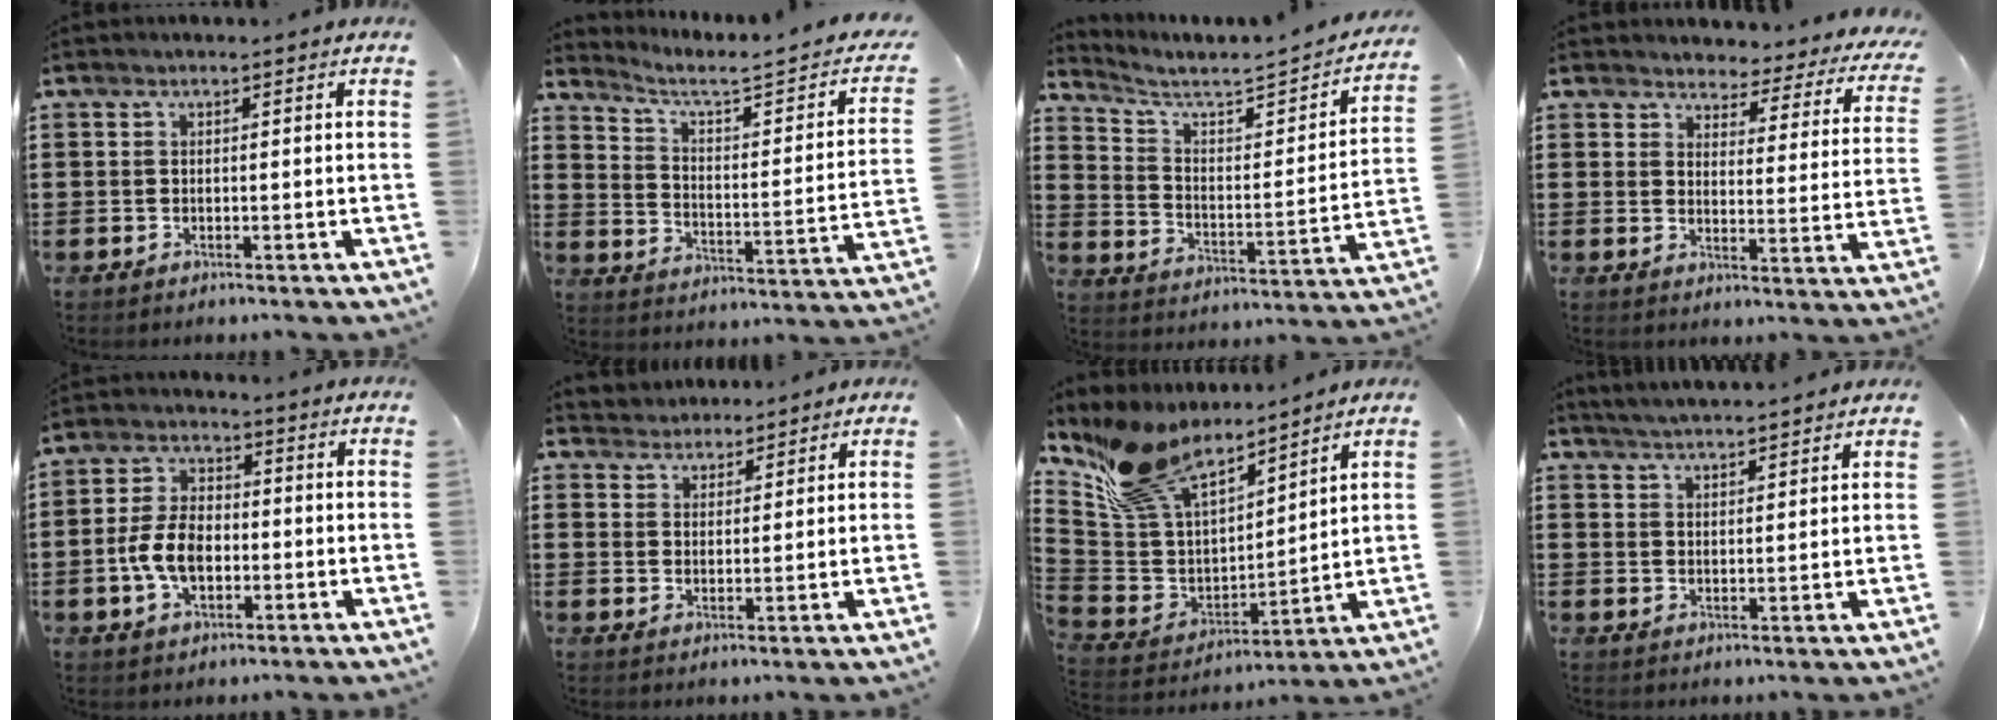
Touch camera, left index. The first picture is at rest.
{"total": 3.6, "force": [2.4, 0.5, 2.7], "torque": [-0.070, -0.026, 0.027]}
{"total": 3.6, "force": [2.9, 0.6, 2.1], "torque": [-0.063, -0.030, 0.035]}
{"total": 3.3, "force": [3.2, 0.8, 0.2], "torque": [-0.020, -0.030, 0.048]}
{"total": 7.4, "force": [-1.7, 4.4, 5.7], "torque": [-0.135, 0.003, -0.038]}
{"total": 3.2, "force": [2.8, 1.3, -0.7], "torque": [-0.001, -0.002, 0.053]}
{"total": 12.7, "force": [10.3, 4.9, 5.5], "torque": [-0.156, -0.051, 0.191]}
{"total": 3.3, "force": [3.2, -0.6, 0.1], "torque": [-0.012, -0.012, 0.058]}